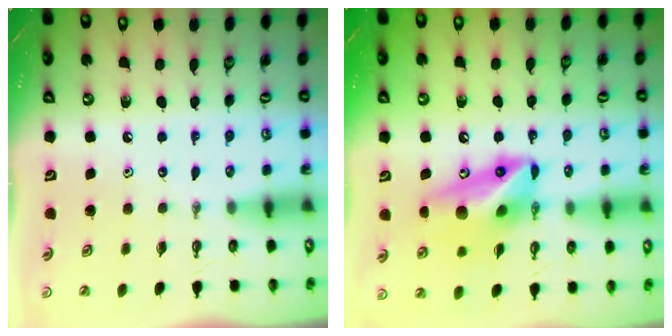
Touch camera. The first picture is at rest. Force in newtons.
{"total": 11.1, "press": 11.0, "slide": 1.9}